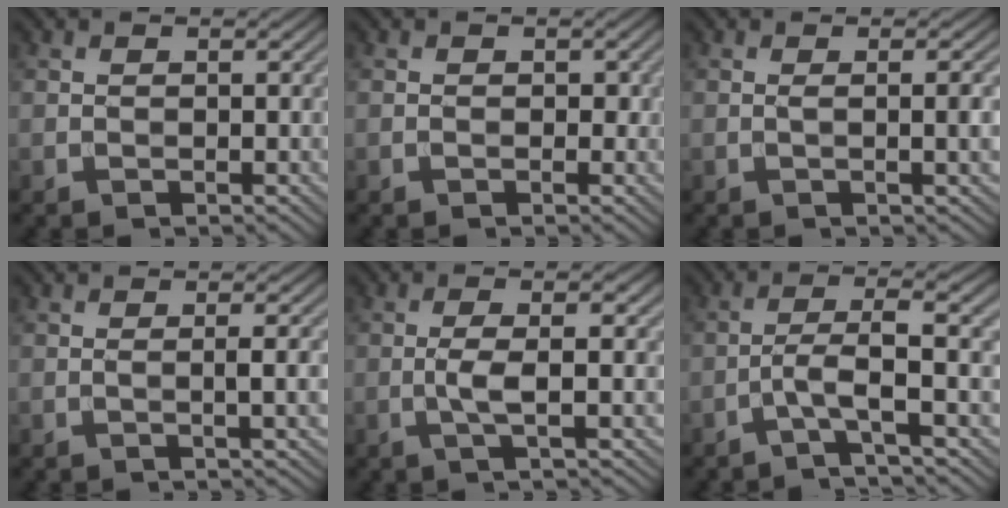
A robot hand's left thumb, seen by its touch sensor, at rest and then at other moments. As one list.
[{"total": 0.8, "force": [-0.2, 0.5, 0.6], "torque": [-0.007, -0.004, -0.003]}, {"total": 3.0, "force": [-0.1, 0.5, 2.9], "torque": [-0.044, 0.004, -0.003]}, {"total": 2.9, "force": [-0.2, 0.4, 2.9], "torque": [-0.043, 0.007, -0.008]}, {"total": 4.0, "force": [-0.6, 0.7, 3.9], "torque": [-0.072, 0.005, -0.018]}, {"total": 4.7, "force": [-1.6, 0.4, 4.4], "torque": [-0.076, 0.015, -0.051]}]